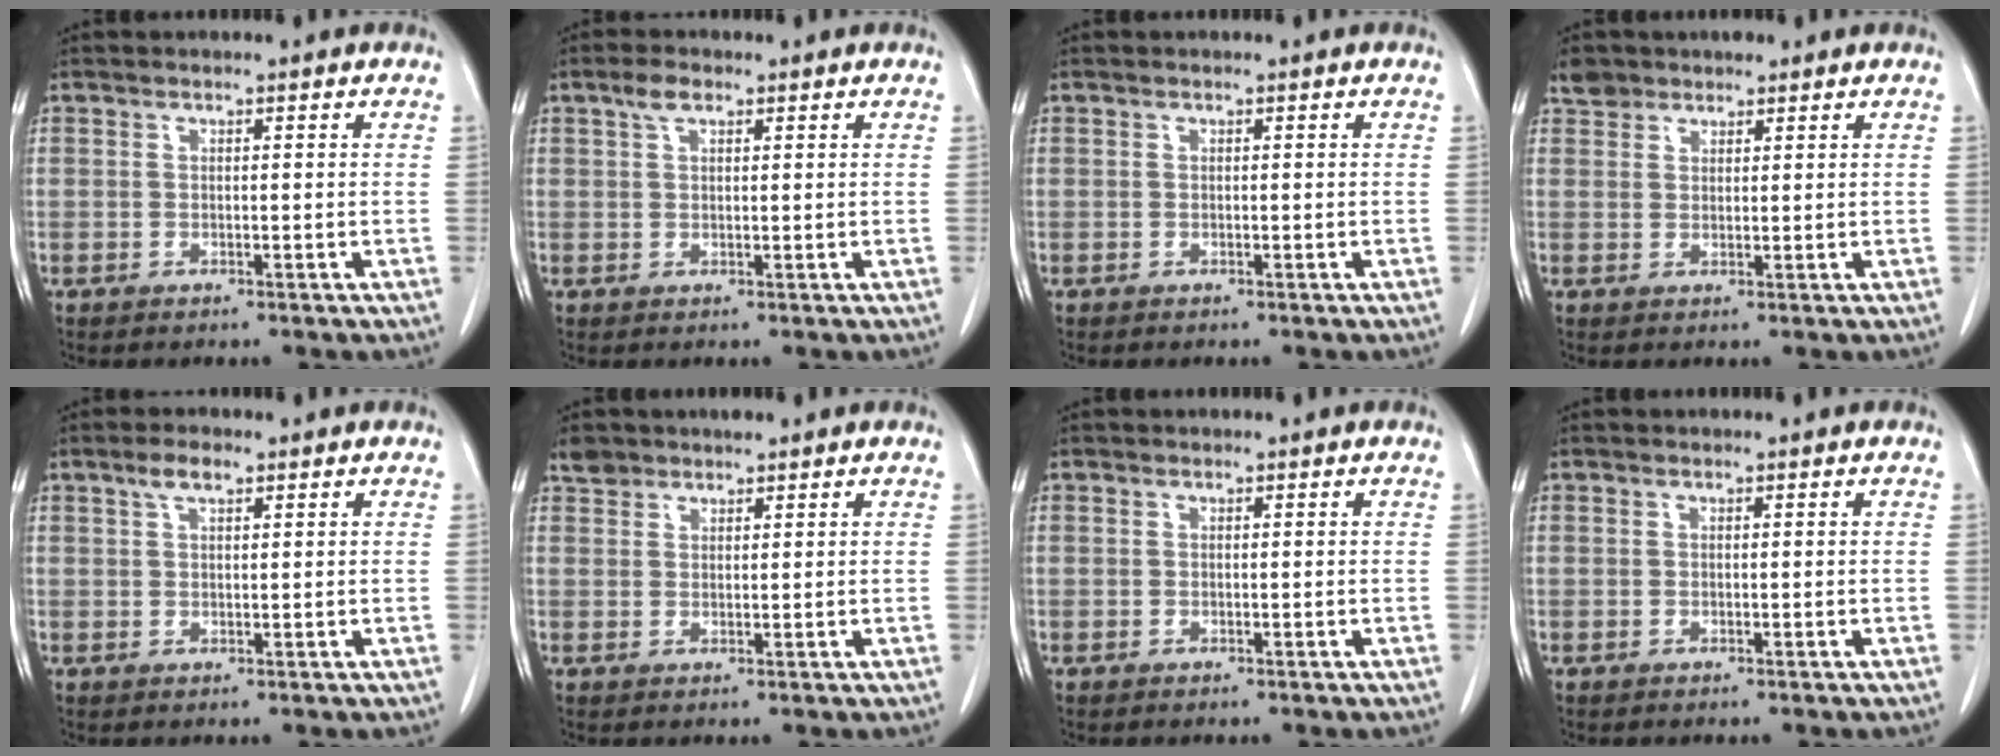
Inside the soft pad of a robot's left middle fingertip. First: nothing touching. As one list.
[{"total": 2.3, "force": [1.4, 1.1, 1.5], "torque": [-0.034, 0.008, 0.029]}, {"total": 0.0}, {"total": 2.9, "force": [2.3, 1.8, 0.1], "torque": [0.002, 0.010, 0.037]}, {"total": 2.7, "force": [1.7, 0.9, 1.9], "torque": [-0.043, 0.007, 0.034]}, {"total": 2.7, "force": [2.3, 1.3, 0.2], "torque": [-0.002, 0.011, 0.040]}, {"total": 0.0}, {"total": 0.0}]